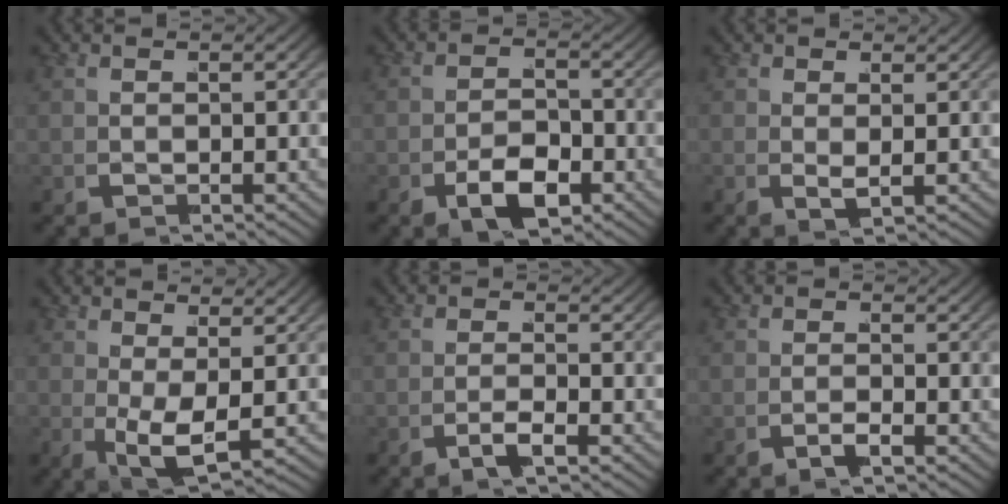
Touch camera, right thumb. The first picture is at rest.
{"total": 4.3, "force": [-2.6, 2.4, 2.3], "torque": [-0.032, -0.017, -0.046]}
{"total": 0.6, "force": [0.5, 0.1, 0.2], "torque": [-0.004, -0.008, 0.010]}
{"total": 3.9, "force": [-0.2, 2.2, 3.2], "torque": [-0.061, -0.027, 0.000]}
{"total": 1.7, "force": [-1.6, 0.1, 0.4], "torque": [-0.008, -0.005, -0.036]}
{"total": 1.3, "force": [-1.3, 0.1, 0.1], "torque": [-0.001, -0.005, -0.030]}